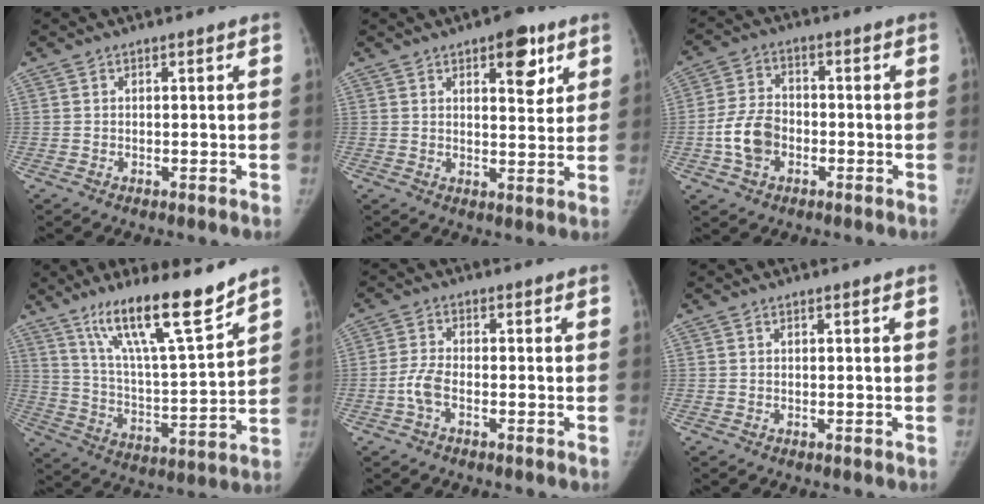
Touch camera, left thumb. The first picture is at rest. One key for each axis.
{"total": 7.9, "fx": 4.2, "fy": 3.5, "fz": 5.7, "tx": -0.049, "ty": -0.019, "tz": 0.054}
{"total": 8.2, "fx": -2.4, "fy": 6.0, "fz": 5.0, "tx": -0.082, "ty": 0.018, "tz": -0.051}
{"total": 17.1, "fx": 12.5, "fy": 2.4, "fz": 11.4, "tx": -0.171, "ty": -0.079, "tz": 0.220}
{"total": 3.5, "fx": -1.6, "fy": 1.6, "fz": 2.7, "tx": -0.059, "ty": 0.008, "tz": -0.038}
{"total": 0.0}